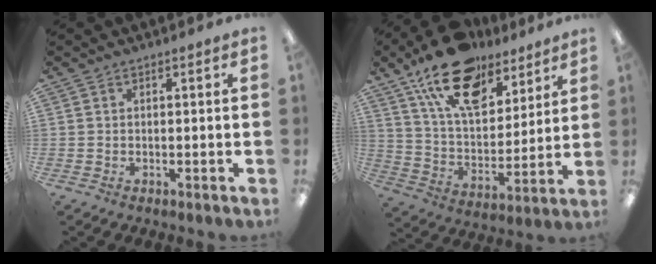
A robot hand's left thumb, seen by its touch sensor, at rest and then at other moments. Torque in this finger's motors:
{"motor_torque": [0.42, 0.48, 1.68, -1.09, 0.31]}